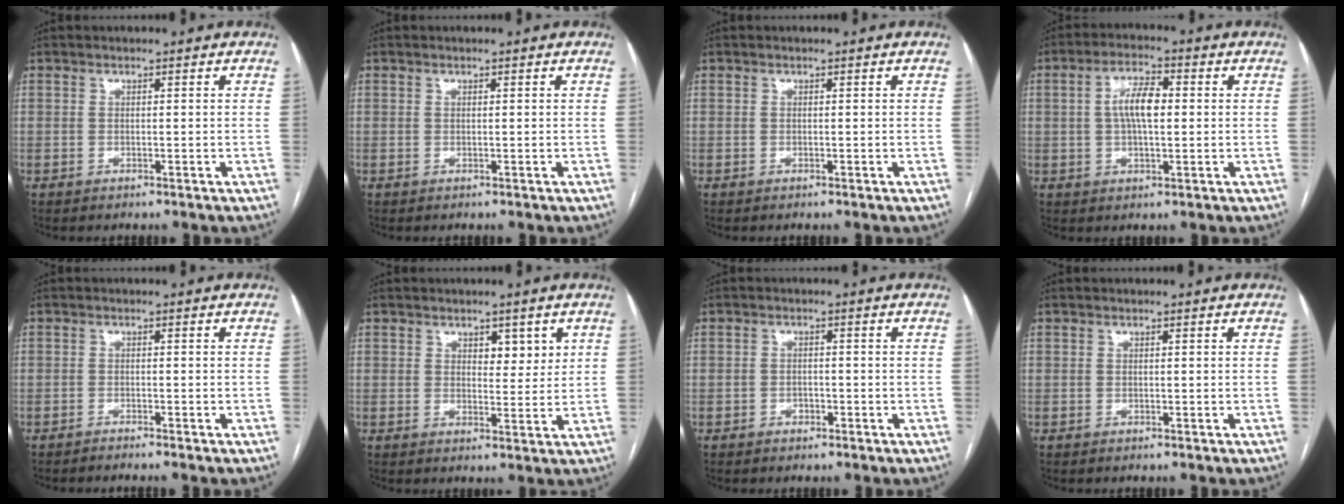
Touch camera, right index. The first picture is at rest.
{"total": 0.0}
{"total": 0.0}
{"total": 6.5, "force": [0.6, 2.3, 6.0], "torque": [-0.117, 0.013, 0.008]}
{"total": 2.4, "force": [-2.2, -0.3, 0.9], "torque": [-0.009, 0.001, -0.030]}
{"total": 3.5, "force": [1.7, 2.0, 2.3], "torque": [-0.024, -0.003, 0.025]}
{"total": 1.6, "force": [-1.0, 1.2, 0.6], "torque": [-0.007, 0.006, -0.013]}
{"total": 0.0}